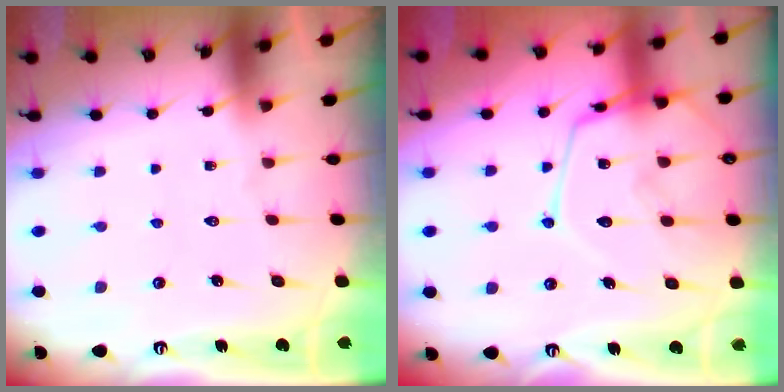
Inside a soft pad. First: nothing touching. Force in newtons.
{"total": 16.3, "press": 16.2, "slide": 1.5}